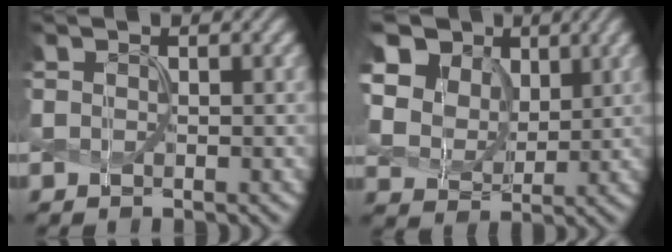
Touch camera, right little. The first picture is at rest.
{"total": 11.4, "force": [5.3, 8.6, 5.3], "torque": [-0.136, 0.022, 0.100]}